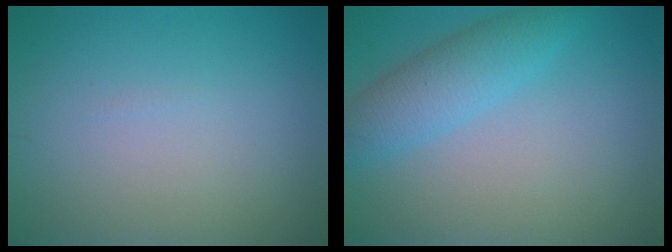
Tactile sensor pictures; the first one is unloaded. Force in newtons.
{"total": 3.8, "press": 3.8, "slide": 0.1}